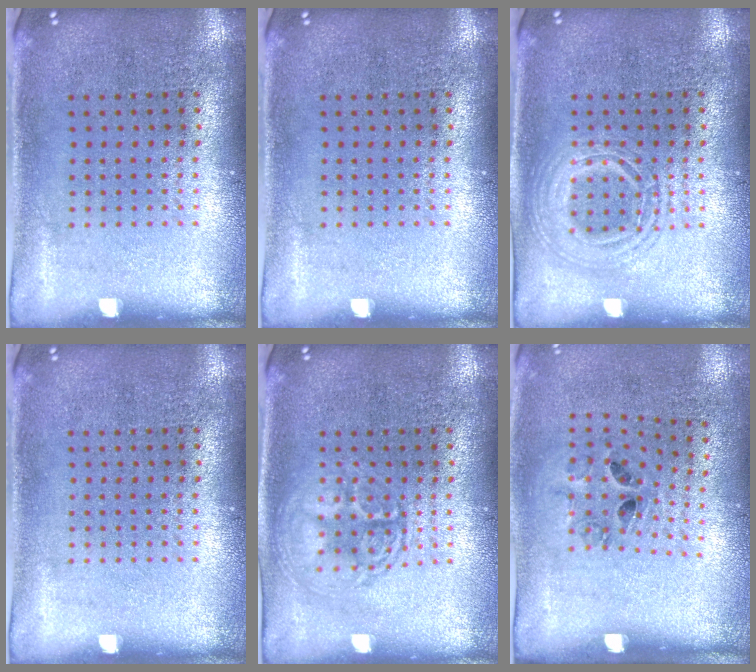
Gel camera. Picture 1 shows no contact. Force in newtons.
{"total": 0.0}
{"total": 2.5, "press": 2.5, "slide": 0.3}
{"total": 0.0}
{"total": 2.7, "press": 2.7, "slide": 0.3}
{"total": 1.4, "press": 0.8, "slide": 1.2}